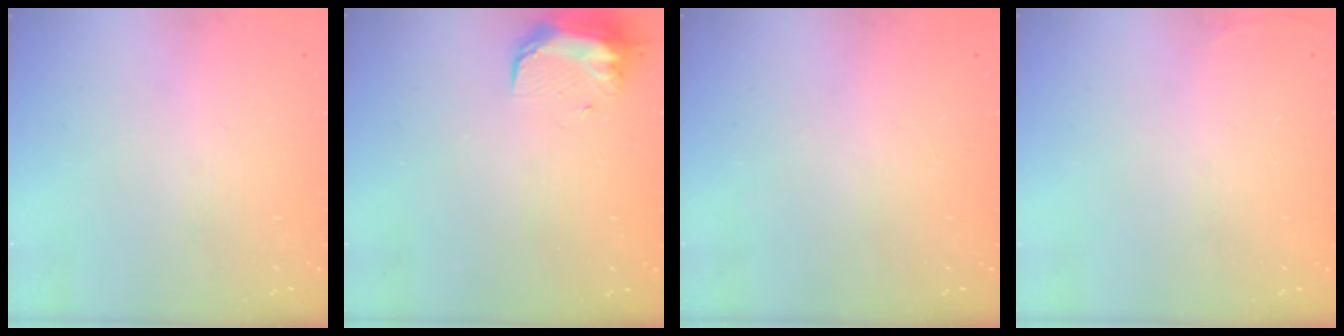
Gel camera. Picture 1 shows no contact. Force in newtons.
{"total": 9.2, "press": 9.2, "slide": 0.6}
{"total": 0.0}
{"total": 2.7, "press": 2.6, "slide": 1.0}